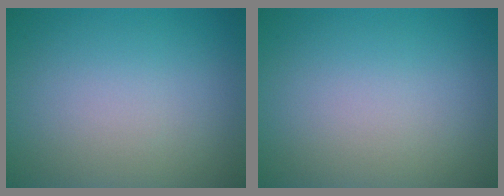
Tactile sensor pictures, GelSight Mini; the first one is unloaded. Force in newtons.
{"total": 0.0}